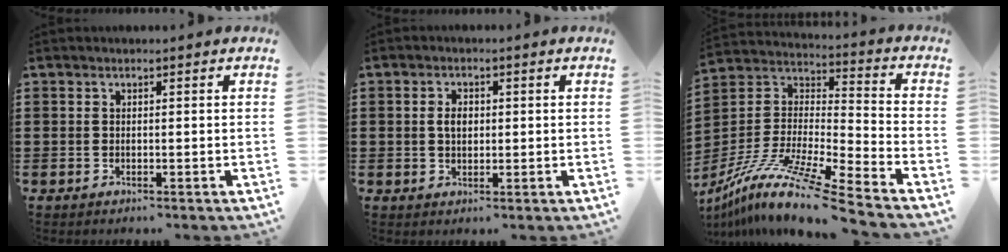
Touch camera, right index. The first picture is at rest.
{"total": 2.7, "force": [0.2, 1.7, 2.0], "torque": [-0.034, 0.005, 0.001]}
{"total": 12.6, "force": [-10.5, -0.4, 7.0], "torque": [-0.143, -0.003, -0.210]}